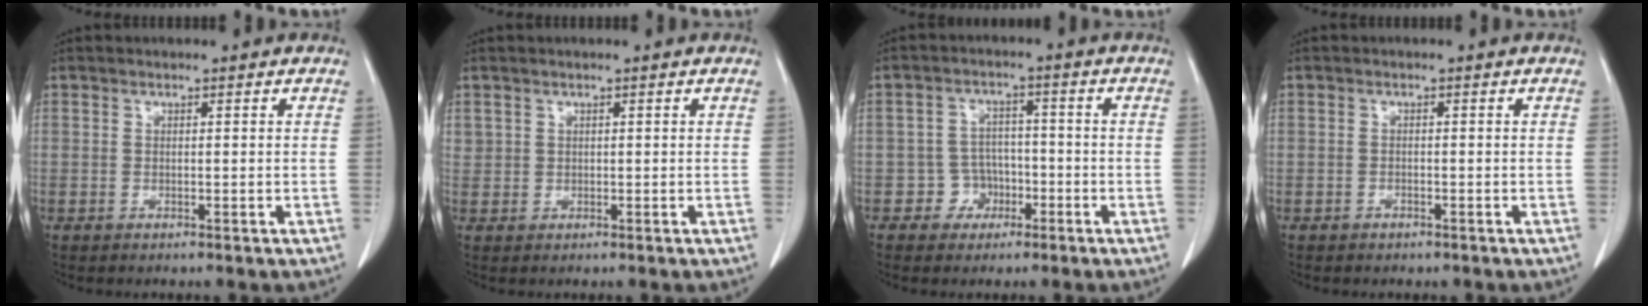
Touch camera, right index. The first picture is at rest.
{"total": 1.2, "force": [0.6, 1.0, 0.1], "torque": [0.011, 0.007, 0.009]}
{"total": 4.3, "force": [-2.0, 3.7, 0.6], "torque": [0.000, 0.017, -0.030]}
{"total": 0.9, "force": [-0.6, 0.6, 0.2], "torque": [-0.006, 0.002, -0.008]}